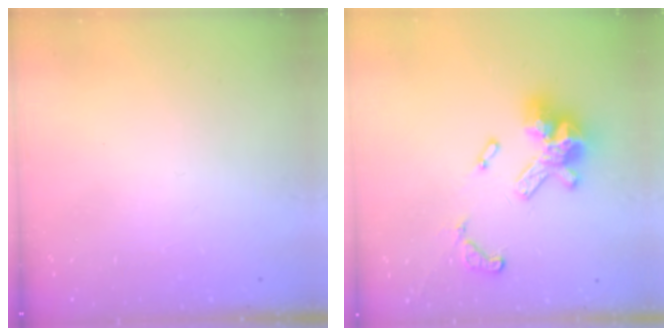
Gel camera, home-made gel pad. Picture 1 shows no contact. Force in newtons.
{"total": 15.1, "press": 15.1, "slide": 1.0}